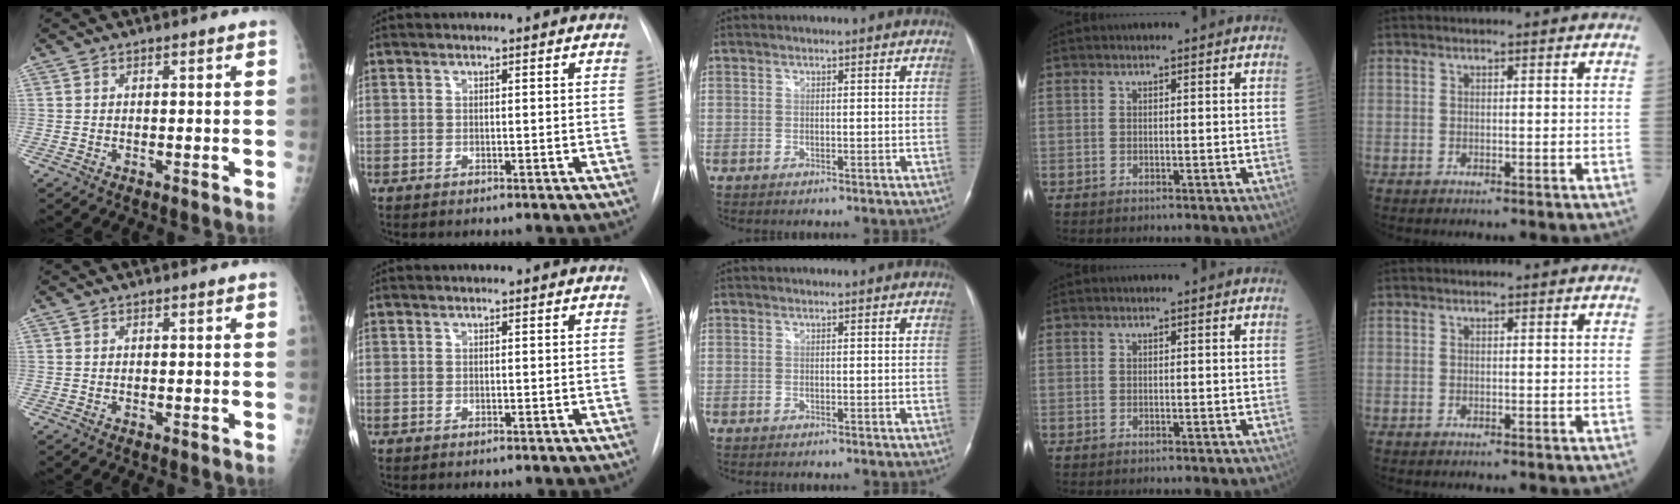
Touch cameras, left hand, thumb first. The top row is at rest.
{}